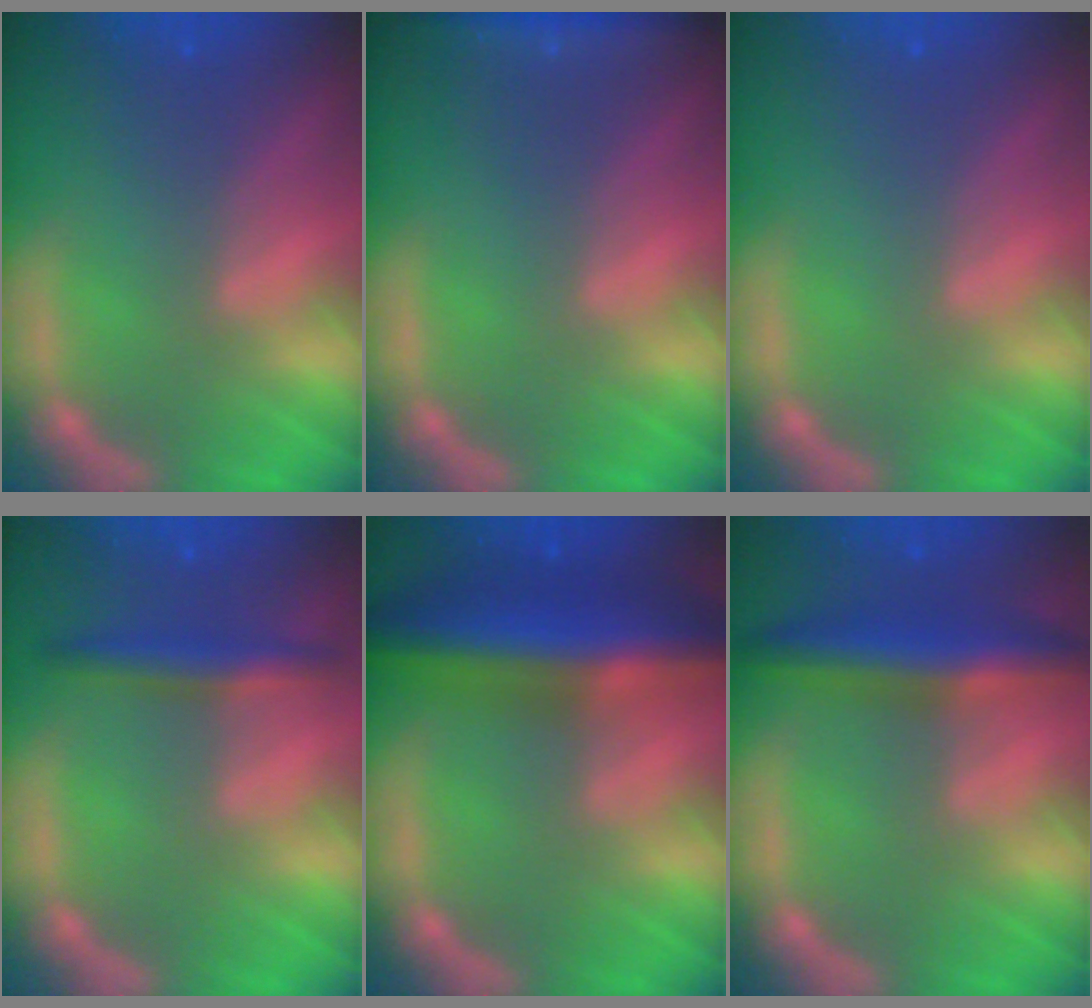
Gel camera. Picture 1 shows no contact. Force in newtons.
{"total": 3.0}
{"total": 0.0}
{"total": 3.0}
{"total": 9.5}
{"total": 5.5}